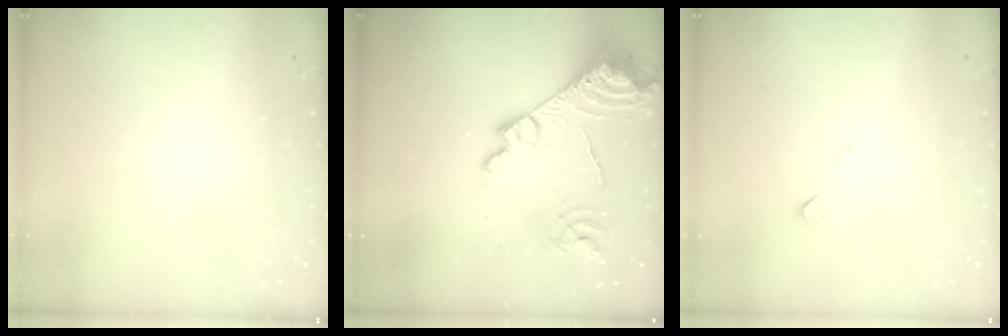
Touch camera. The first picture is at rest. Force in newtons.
{"total": 17.3, "press": 17.2, "slide": 1.8}
{"total": 7.2, "press": 7.2, "slide": 0.3}